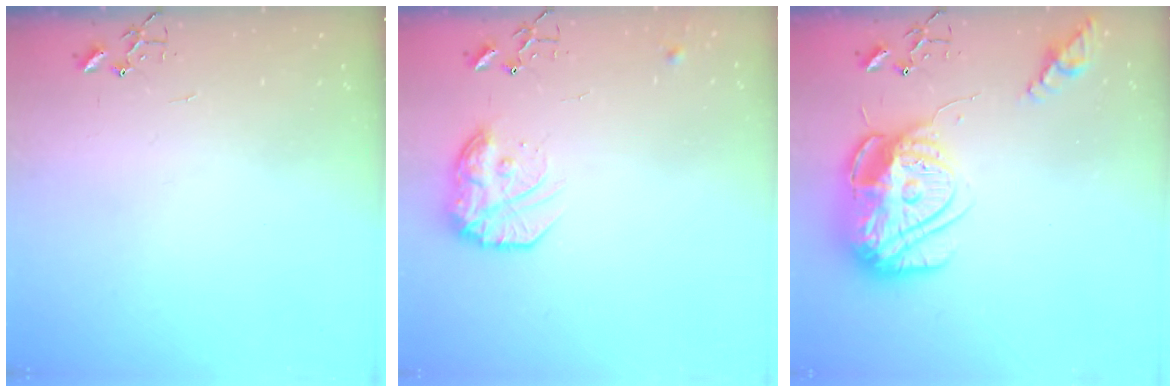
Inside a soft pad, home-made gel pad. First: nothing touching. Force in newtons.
{"total": 15.0, "press": 15.0, "slide": 1.2}
{"total": 24.2, "press": 24.1, "slide": 2.0}